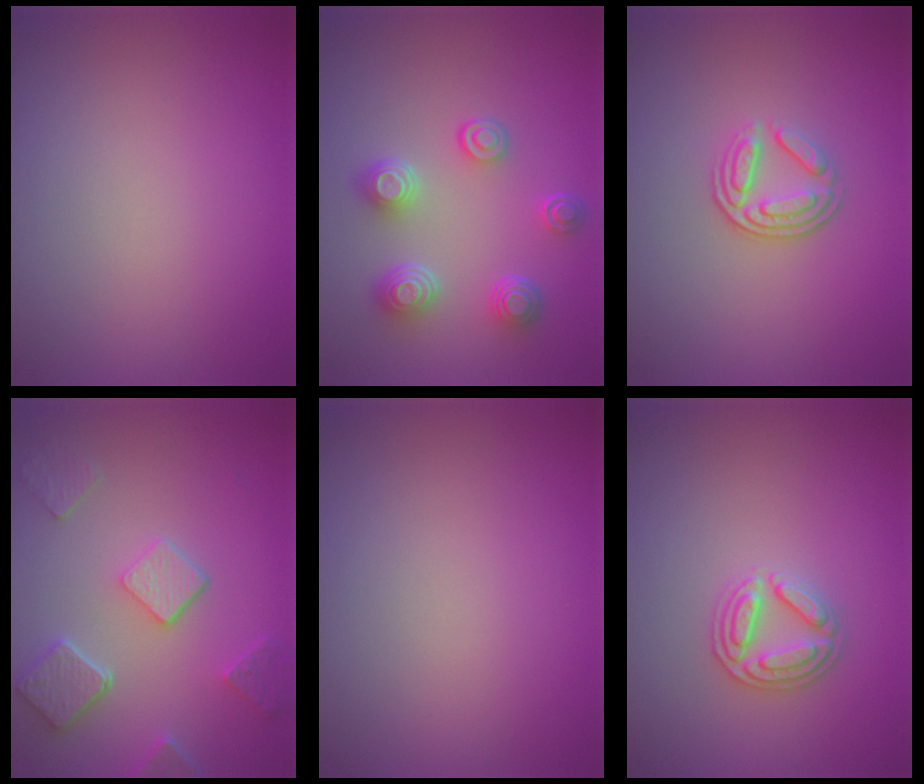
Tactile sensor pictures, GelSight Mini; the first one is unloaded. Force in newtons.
{"total": 4.5, "press": 3.5, "slide": 2.8}
{"total": 3.4, "press": 2.6, "slide": 2.3}
{"total": 5.1, "press": 3.9, "slide": 3.2}
{"total": 0.0}
{"total": 2.8, "press": 2.8, "slide": 0.3}